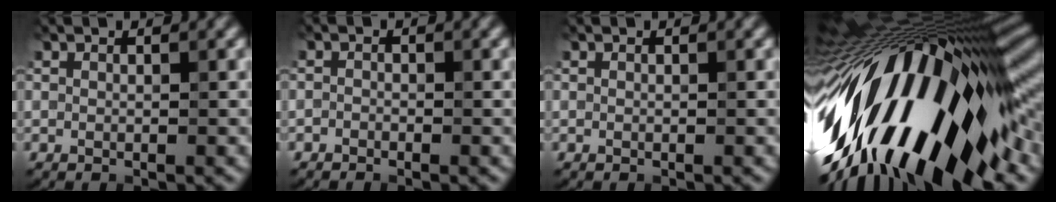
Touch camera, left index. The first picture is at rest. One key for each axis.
{"total": 2.9, "fx": -2.4, "fy": -1.0, "fz": -1.2, "tx": -0.003, "ty": -0.024, "tz": -0.007}
{"total": 0.0}
{"total": 16.3, "fx": -5.3, "fy": 5.7, "fz": 14.3, "tx": -0.274, "ty": -0.016, "tz": -0.060}